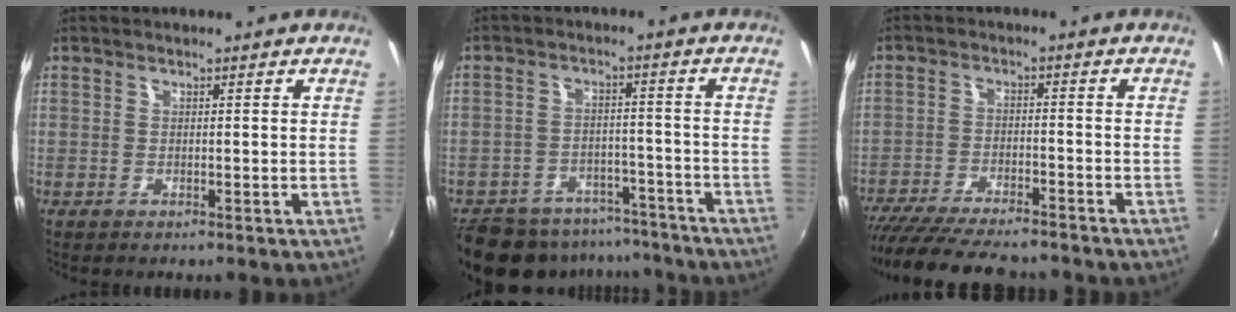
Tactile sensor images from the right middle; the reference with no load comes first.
{"total": 19.0, "force": [-15.6, 8.3, 7.0], "torque": [-0.163, 0.008, -0.211]}
{"total": 16.9, "force": [-14.6, 3.5, 7.6], "torque": [-0.157, -0.033, -0.232]}